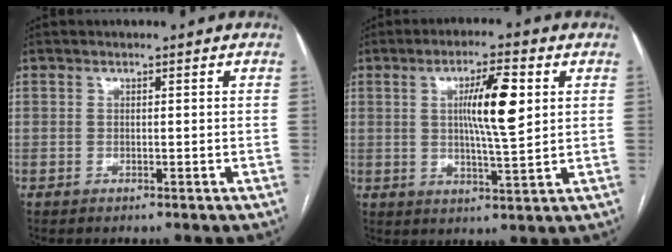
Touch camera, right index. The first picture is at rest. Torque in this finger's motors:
{"motor_torque": [0.57, 0.37, 0.49, 0.14]}